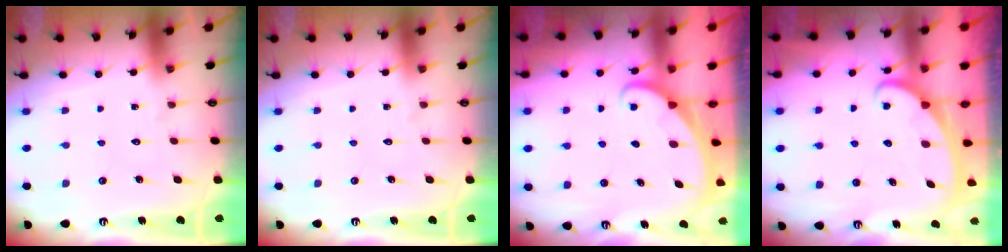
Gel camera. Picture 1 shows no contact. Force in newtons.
{"total": 0.0}
{"total": 1.8, "press": 1.8, "slide": 0.1}
{"total": 2.3, "press": 2.3, "slide": 0.4}